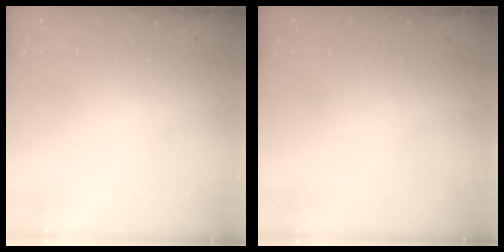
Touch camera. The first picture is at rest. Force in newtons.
{"total": 0.0}